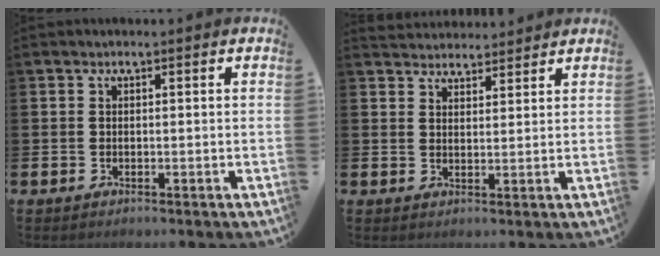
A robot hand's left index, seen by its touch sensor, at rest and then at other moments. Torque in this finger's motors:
{"motor_torque": [0.36, -1.78, 0.00, 0.01]}